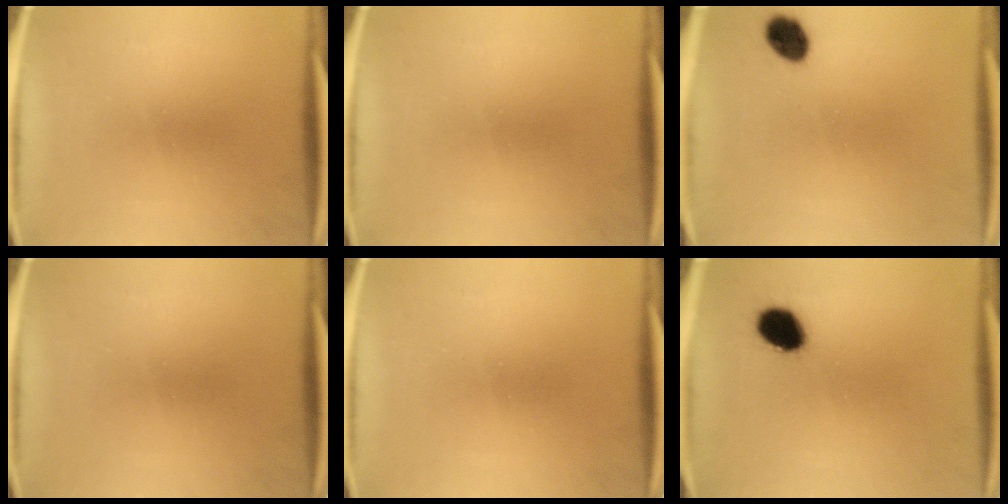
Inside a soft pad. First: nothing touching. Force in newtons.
{"total": 0.0}
{"total": 5.3}
{"total": 0.0}
{"total": 0.0}
{"total": 7.5}